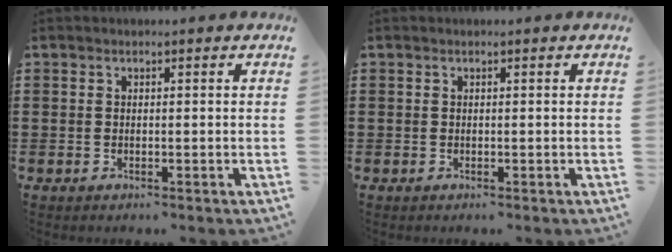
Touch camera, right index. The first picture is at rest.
{"total": 0.0}